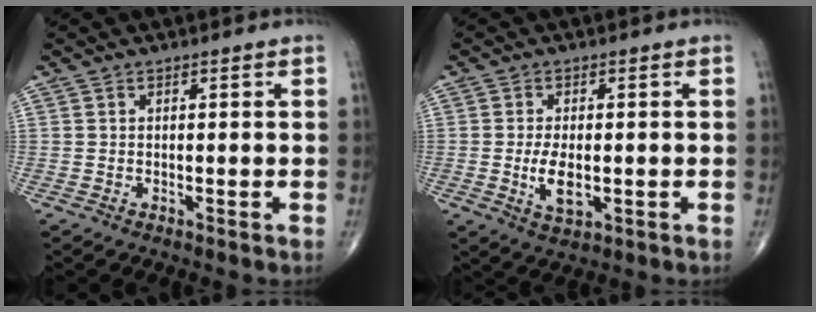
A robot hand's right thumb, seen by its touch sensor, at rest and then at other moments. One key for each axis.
{"total": 5.4, "fx": -0.8, "fy": 2.6, "fz": 4.6, "tx": -0.084, "ty": -0.008, "tz": -0.011}